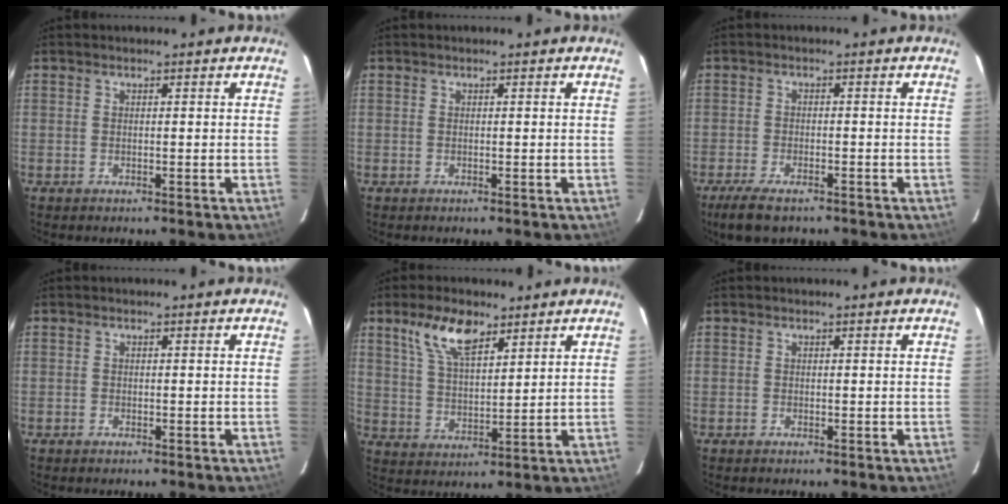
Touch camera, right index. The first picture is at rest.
{"total": 0.0}
{"total": 6.3, "force": [-4.7, 2.0, 3.6], "torque": [-0.094, -0.019, -0.086]}
{"total": 0.6, "force": [-0.5, 0.3, 0.1], "torque": [0.000, 0.002, -0.009]}
{"total": 9.2, "force": [5.8, 3.8, 6.1], "torque": [-0.116, 0.012, 0.116]}
{"total": 0.0}